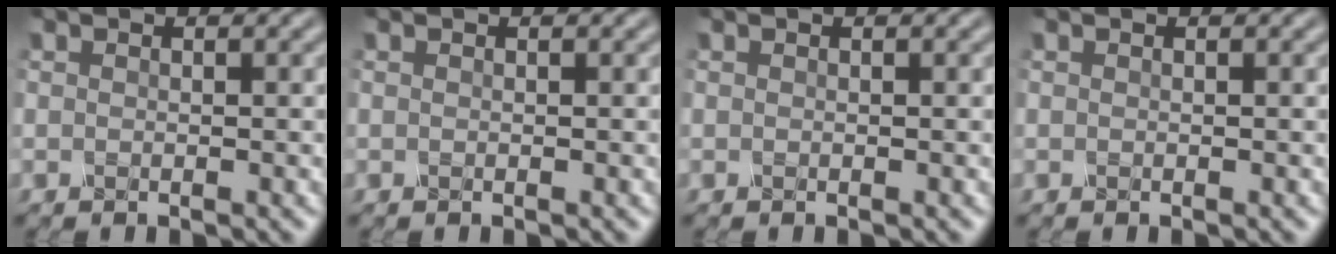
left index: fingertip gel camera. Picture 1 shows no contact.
{"total": 0.0}
{"total": 0.0}
{"total": 0.0}